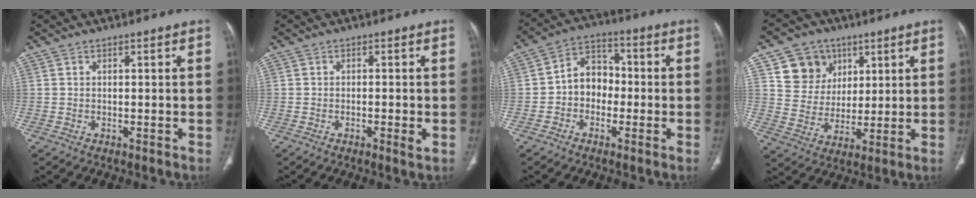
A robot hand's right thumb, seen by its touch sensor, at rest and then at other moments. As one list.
[{"total": 2.0, "force": [-0.6, 0.5, 1.9], "torque": [-0.039, -0.002, -0.011]}, {"total": 7.7, "force": [-1.4, 6.2, 4.3], "torque": [-0.034, 0.035, -0.041]}, {"total": 11.0, "force": [5.2, 9.3, 2.6], "torque": [-0.008, -0.021, 0.099]}]